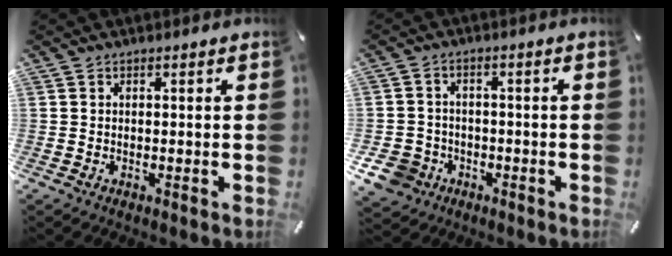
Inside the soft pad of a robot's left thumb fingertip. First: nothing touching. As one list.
[{"total": 7.4, "force": [-3.5, 6.1, 2.0], "torque": [-0.070, 0.023, -0.070]}]